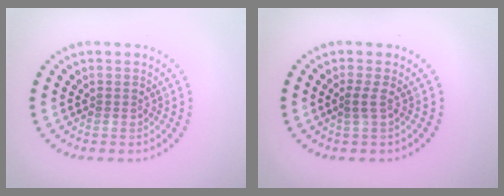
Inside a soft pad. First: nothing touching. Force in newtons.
{"total": 0.9, "press": 0.7, "slide": 0.5}